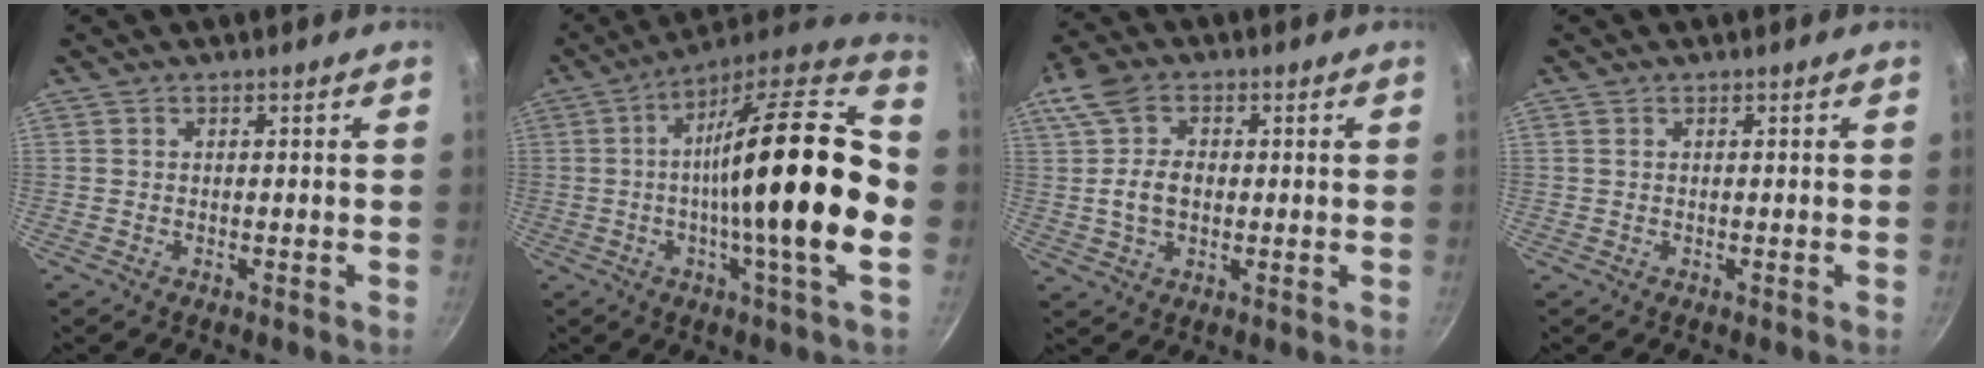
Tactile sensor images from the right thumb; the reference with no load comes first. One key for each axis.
{"total": 26.3, "fx": -2.0, "fy": 5.2, "fz": 25.7, "tx": -0.387, "ty": 0.026, "tz": -0.044}
{"total": 8.3, "fx": 0.6, "fy": 5.9, "fz": 5.9, "tx": -0.103, "ty": 0.007, "tz": 0.002}
{"total": 0.7, "fx": 0.3, "fy": 0.5, "fz": 0.4, "tx": -0.008, "ty": 0.002, "tz": 0.004}